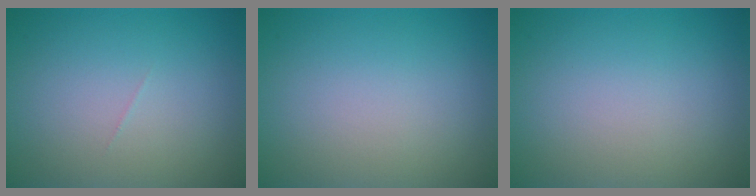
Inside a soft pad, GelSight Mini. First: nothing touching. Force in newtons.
{"total": 0.0}
{"total": 0.0}